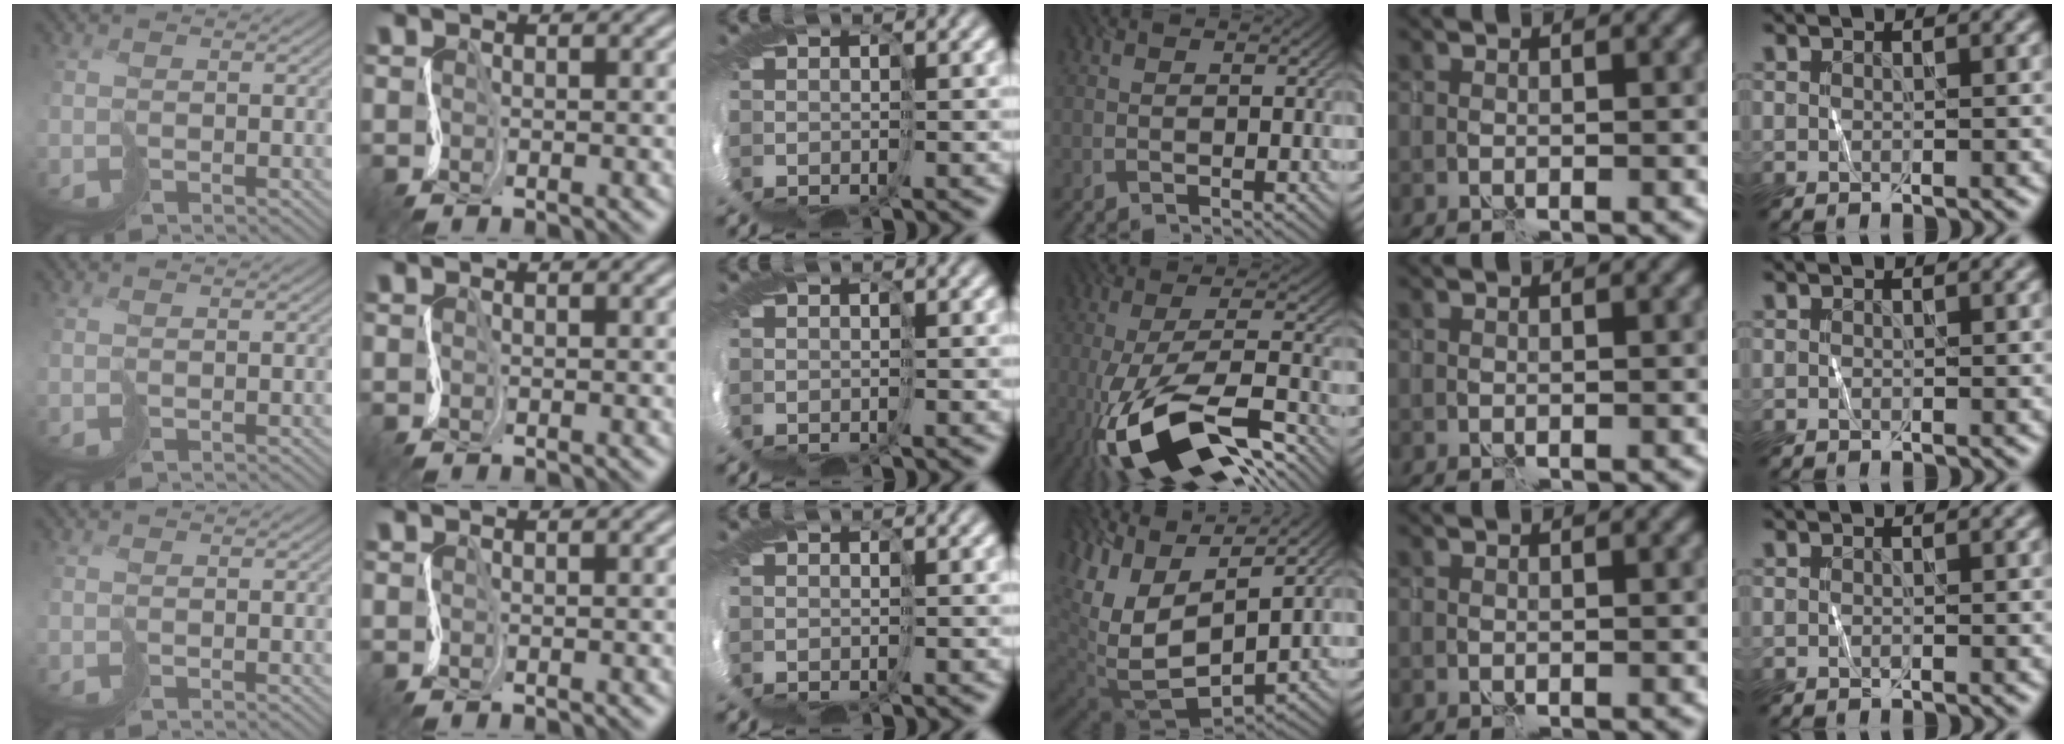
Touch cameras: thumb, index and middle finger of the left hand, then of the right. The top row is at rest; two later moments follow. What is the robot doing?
{"motion": "cut", "object": "paper bag"}